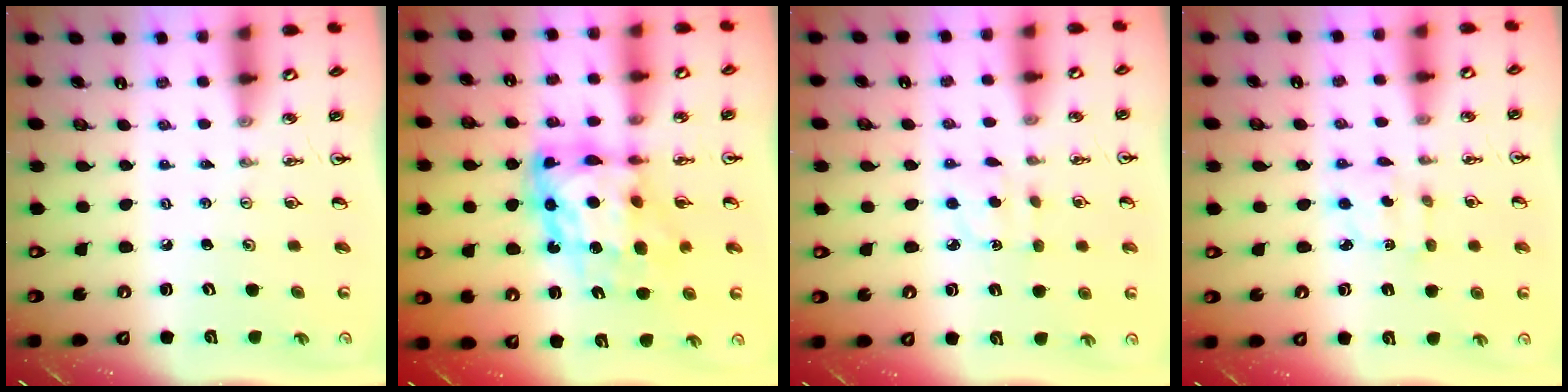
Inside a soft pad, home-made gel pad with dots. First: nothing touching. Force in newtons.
{"total": 13.6, "press": 13.5, "slide": 1.2}
{"total": 2.8, "press": 2.6, "slide": 0.8}
{"total": 2.3, "press": 2.3, "slide": 0.2}